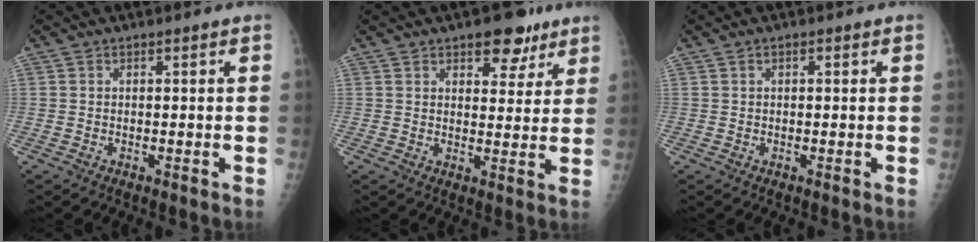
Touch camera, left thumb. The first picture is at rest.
{"total": 7.5, "force": [4.9, 4.0, 4.1], "torque": [-0.019, -0.022, 0.065]}
{"total": 0.6, "force": [0.2, 0.3, 0.4], "torque": [-0.004, 0.001, 0.001]}